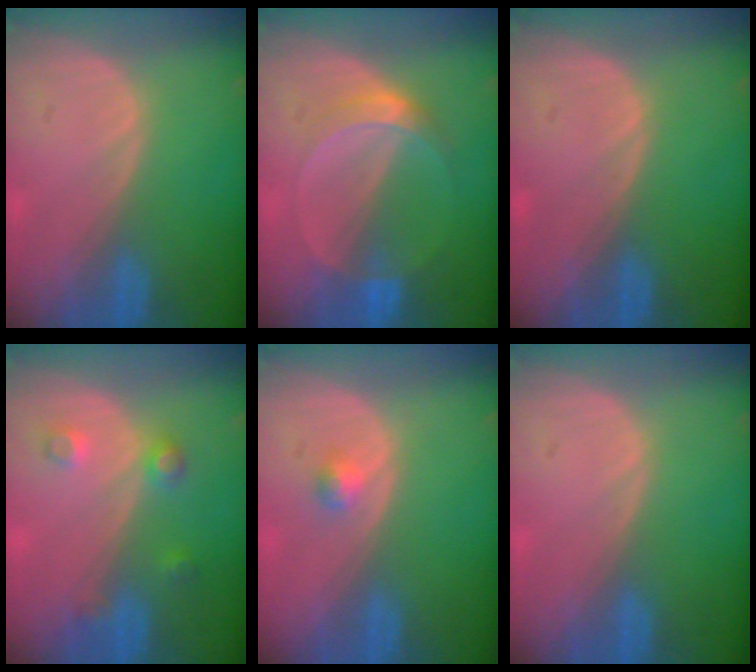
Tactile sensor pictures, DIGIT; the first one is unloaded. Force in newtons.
{"total": 5.0, "press": 4.6, "slide": 2.0}
{"total": 0.0}
{"total": 3.6, "press": 3.3, "slide": 1.3}
{"total": 1.7, "press": 1.4, "slide": 0.8}
{"total": 0.0}